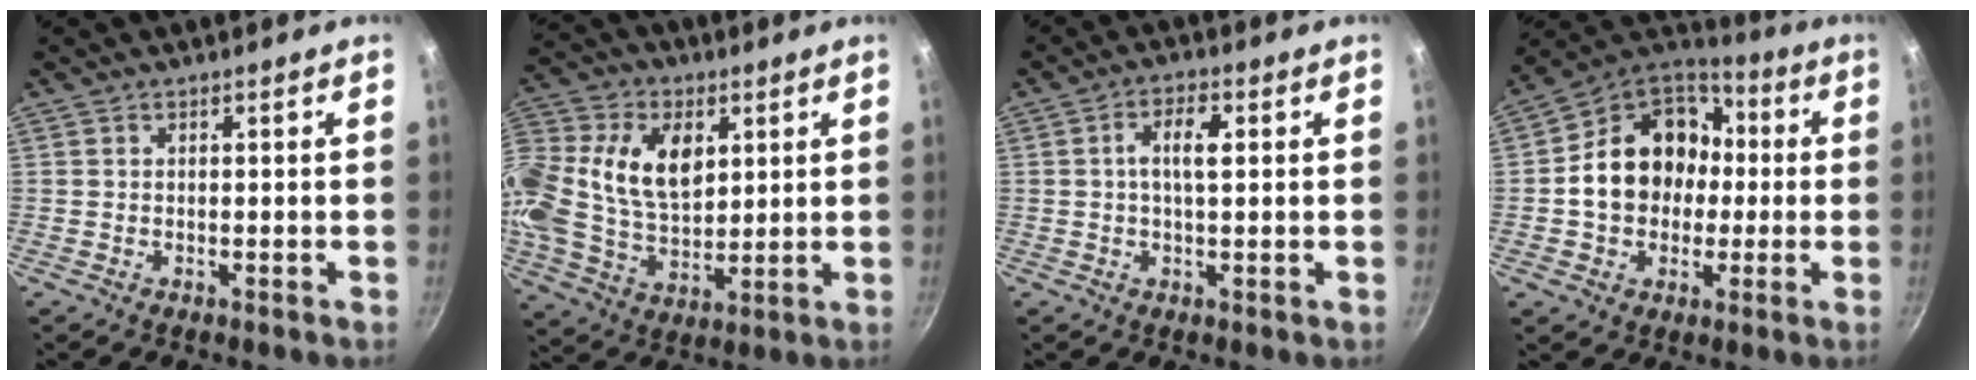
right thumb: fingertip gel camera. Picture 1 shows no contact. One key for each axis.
{"total": 23.9, "fx": 5.8, "fy": 16.4, "fz": 16.3, "tx": -0.355, "ty": 0.025, "tz": 0.102}
{"total": 5.1, "fx": 0.8, "fy": 2.1, "fz": 4.6, "tx": -0.086, "ty": 0.011, "tz": 0.009}
{"total": 18.2, "fx": 0.1, "fy": 14.9, "fz": 10.6, "tx": -0.148, "ty": 0.046, "tz": -0.004}